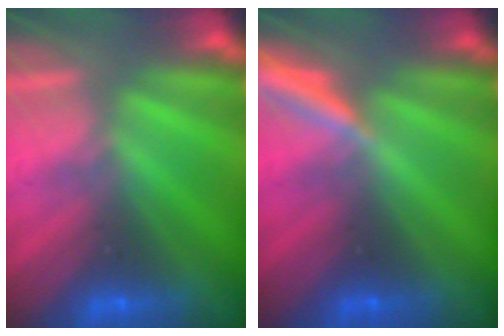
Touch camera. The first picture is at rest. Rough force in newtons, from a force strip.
{"total": 4.6}